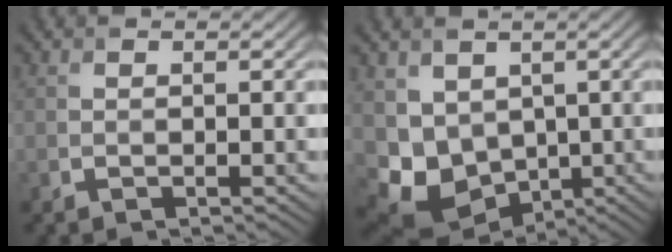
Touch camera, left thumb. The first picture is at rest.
{"total": 8.2, "force": [0.1, 6.9, 4.5], "torque": [-0.100, -0.029, 0.018]}